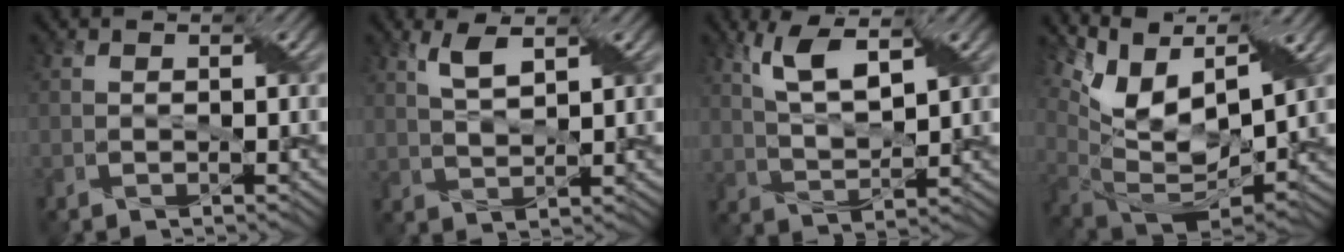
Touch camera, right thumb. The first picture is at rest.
{"total": 3.9, "force": [2.2, 1.4, 2.9], "torque": [-0.074, 0.001, 0.045]}
{"total": 7.3, "force": [3.8, 2.8, 5.5], "torque": [-0.123, 0.004, 0.079]}
{"total": 15.1, "force": [6.7, 7.4, 11.3], "torque": [-0.244, 0.023, 0.128]}